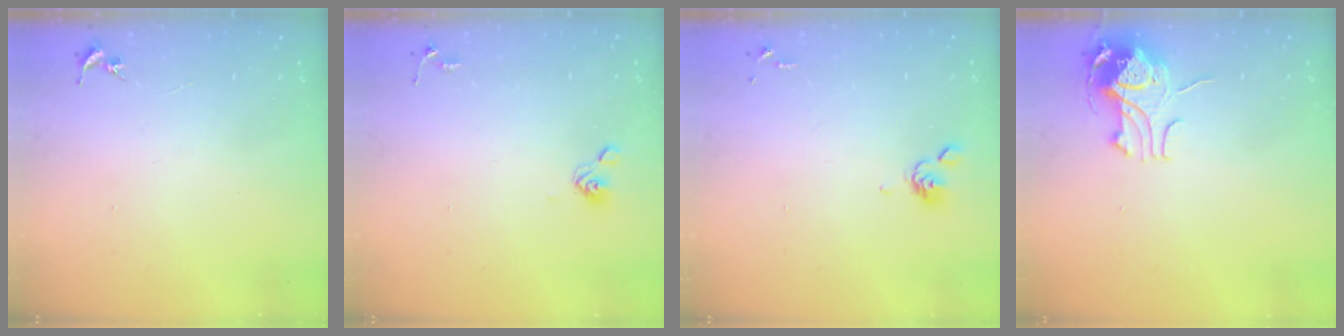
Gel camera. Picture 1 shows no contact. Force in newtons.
{"total": 5.7, "press": 5.3, "slide": 2.1}
{"total": 5.6, "press": 5.5, "slide": 1.4}
{"total": 10.6, "press": 10.6, "slide": 0.9}